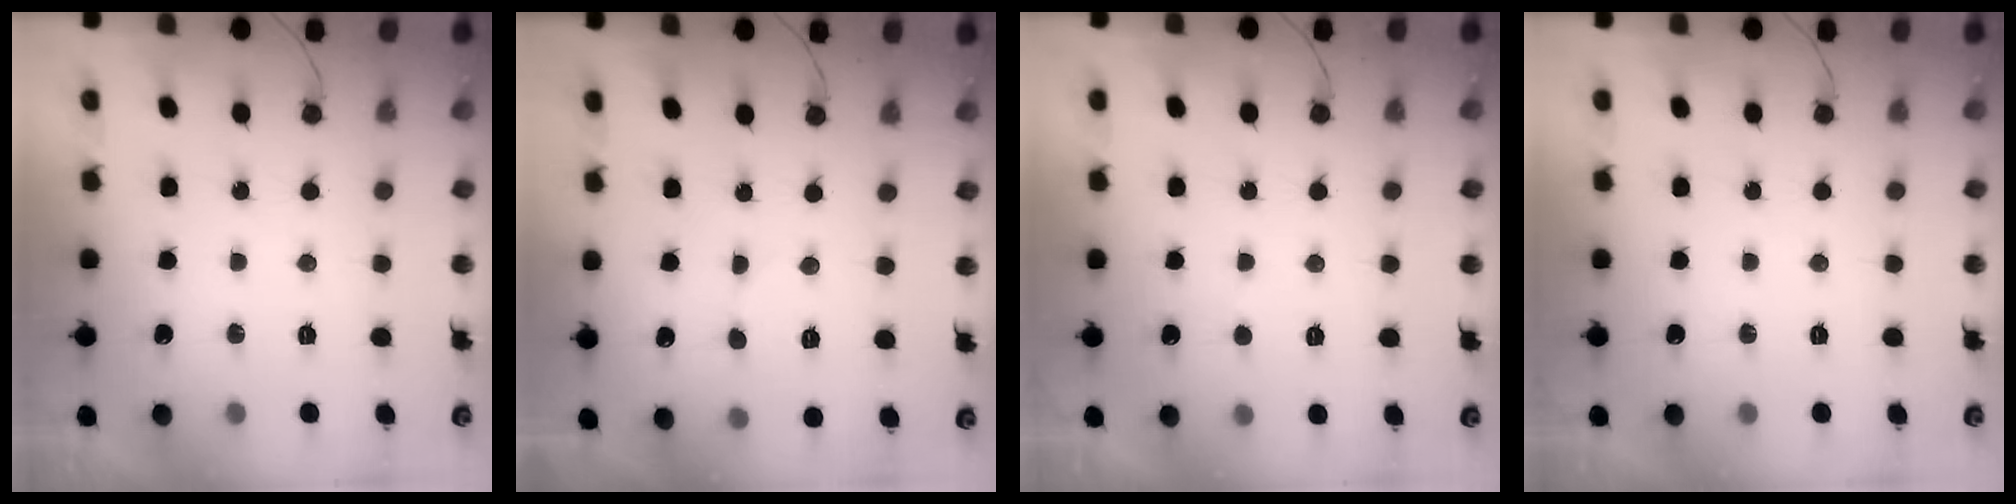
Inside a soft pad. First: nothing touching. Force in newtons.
{"total": 5.0, "press": 4.9, "slide": 0.5}
{"total": 2.3, "press": 2.3, "slide": 0.3}
{"total": 0.0}